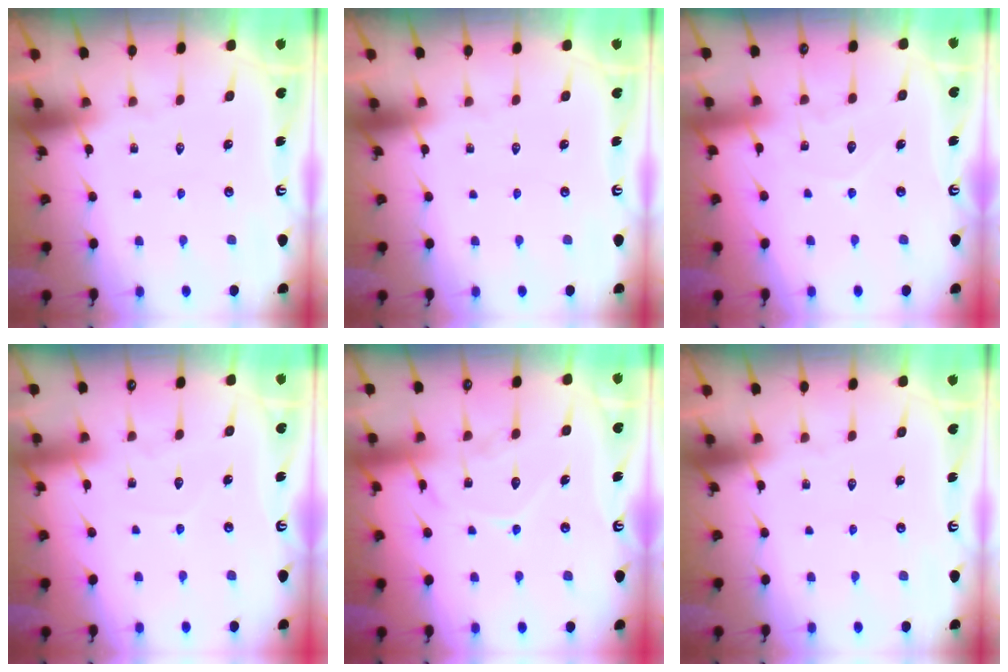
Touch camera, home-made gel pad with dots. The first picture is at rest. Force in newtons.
{"total": 0.0}
{"total": 5.5, "press": 5.5, "slide": 0.4}
{"total": 3.5, "press": 3.5, "slide": 0.3}
{"total": 10.5, "press": 10.5, "slide": 0.9}
{"total": 0.0}